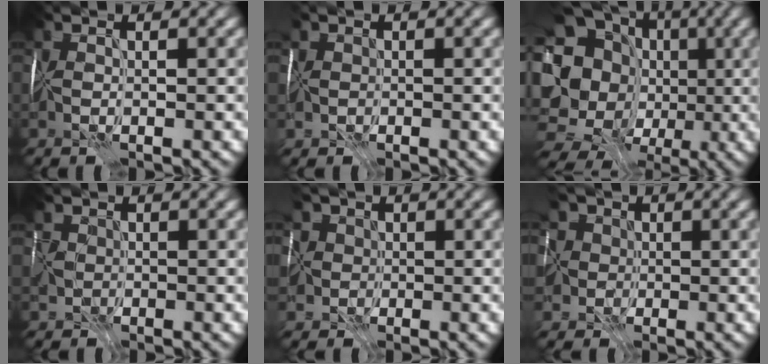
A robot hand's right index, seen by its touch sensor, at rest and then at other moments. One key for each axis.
{"total": 1.5, "fx": -0.6, "fy": 1.4, "fz": -0.1, "tx": -0.005, "ty": -0.001, "tz": -0.013}
{"total": 15.9, "fx": -1.1, "fy": 14.9, "fz": 5.5, "tx": -0.115, "ty": 0.016, "tz": -0.033}
{"total": 1.4, "fx": -0.5, "fy": 1.0, "fz": -0.9, "tx": 0.019, "ty": -0.002, "tz": -0.010}
{"total": 5.2, "fx": 1.1, "fy": 4.9, "fz": 1.2, "tx": -0.025, "ty": 0.022, "tz": -0.024}
{"total": 7.3, "fx": 1.7, "fy": 6.6, "fz": 2.5, "tx": -0.044, "ty": 0.029, "tz": -0.026}